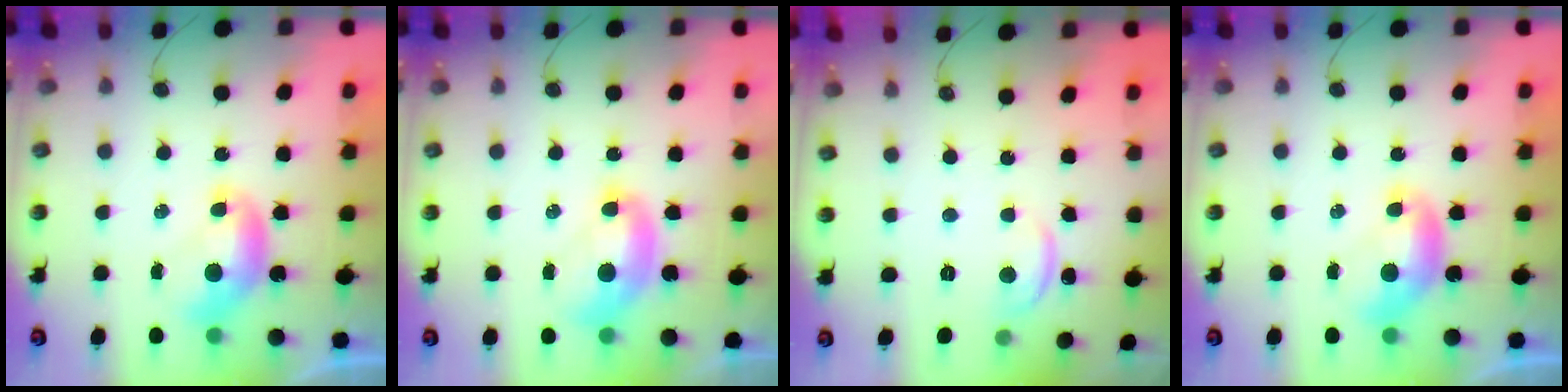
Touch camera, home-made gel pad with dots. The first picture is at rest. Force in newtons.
{"total": 2.2, "press": 2.1, "slide": 0.3}
{"total": 1.0, "press": 0.9, "slide": 0.5}
{"total": 0.0}